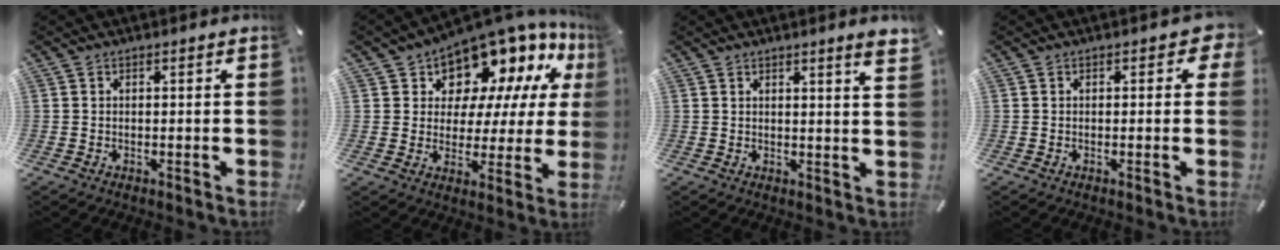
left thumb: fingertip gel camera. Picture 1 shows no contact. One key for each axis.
{"total": 13.4, "fx": 11.2, "fy": 6.6, "fz": 3.5, "tx": -0.061, "ty": -0.109, "tz": 0.196}
{"total": 3.6, "fx": 2.6, "fy": 0.0, "fz": 2.6, "tx": -0.039, "ty": -0.014, "tz": 0.041}
{"total": 2.1, "fx": 0.1, "fy": 1.4, "fz": 1.6, "tx": -0.018, "ty": -0.001, "tz": -0.001}